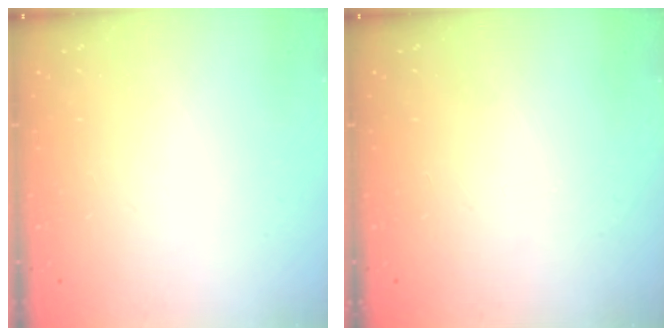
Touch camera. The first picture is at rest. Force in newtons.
{"total": 0.0}